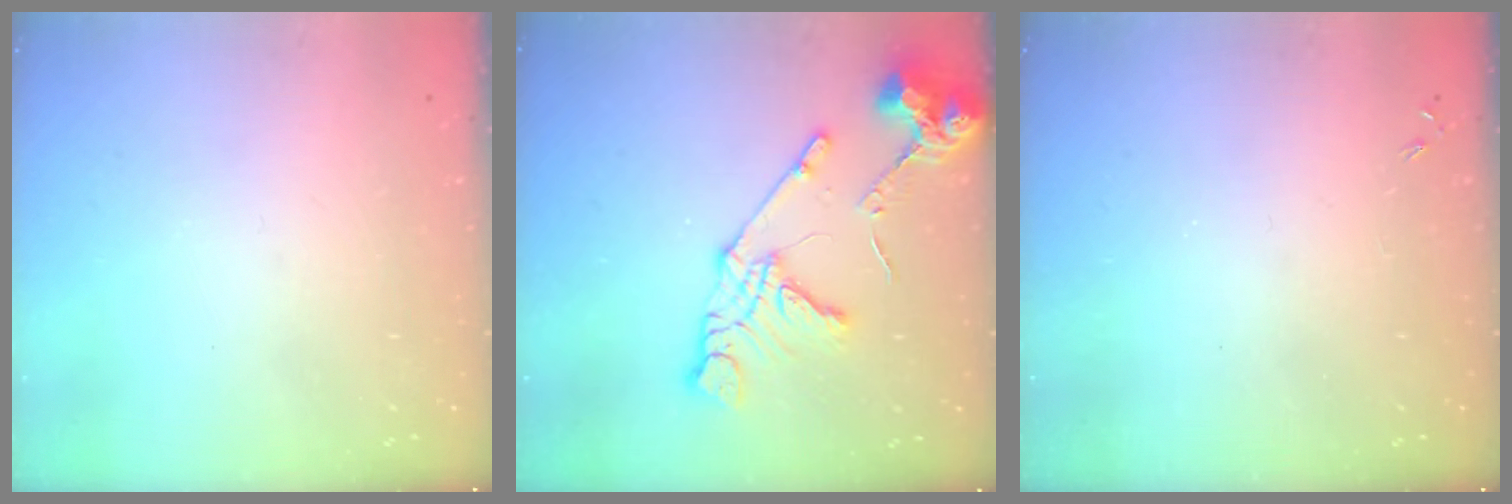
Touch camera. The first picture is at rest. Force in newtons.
{"total": 15.0, "press": 14.9, "slide": 1.9}
{"total": 0.0}